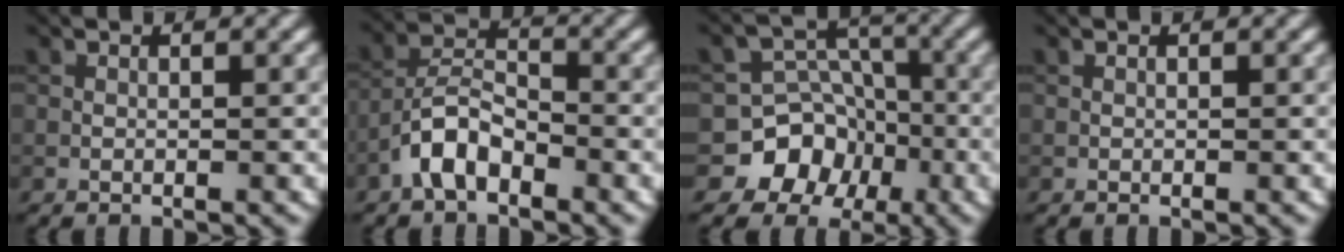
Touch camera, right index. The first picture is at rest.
{"total": 4.2, "force": [-2.7, 1.9, 2.6], "torque": [-0.046, 0.014, -0.059]}
{"total": 7.2, "force": [-3.5, 6.2, 1.1], "torque": [0.012, 0.005, -0.088]}
{"total": 0.0}